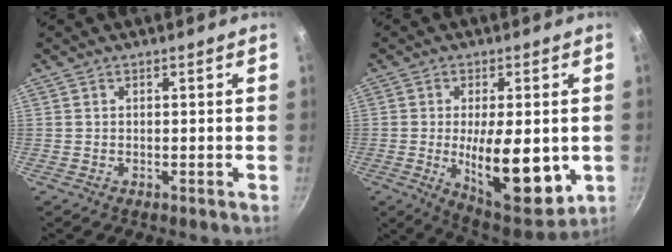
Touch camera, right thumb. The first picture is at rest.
{"total": 17.0, "force": [-2.0, 6.9, 15.5], "torque": [-0.210, -0.017, -0.019]}